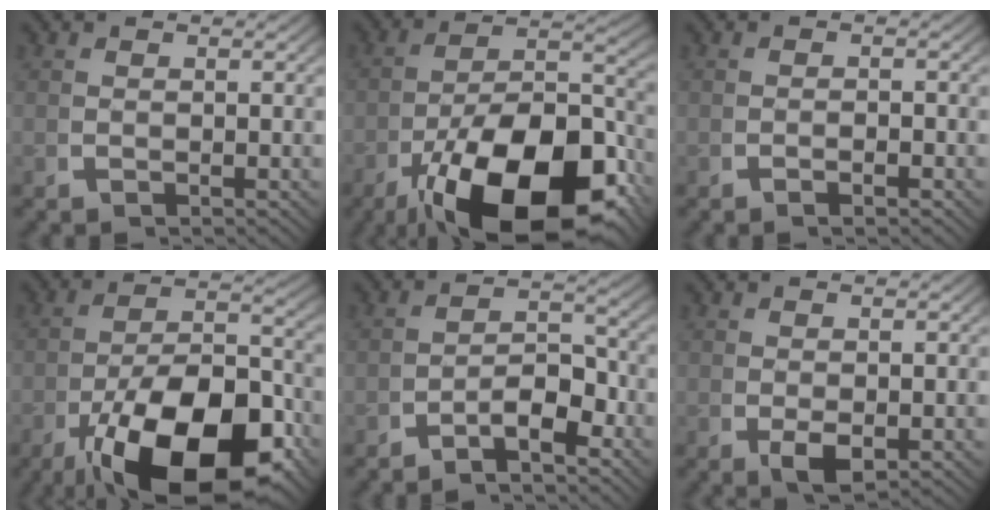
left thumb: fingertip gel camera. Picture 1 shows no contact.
{"total": 18.0, "force": [-6.0, 9.5, 14.1], "torque": [-0.244, -0.067, -0.061]}
{"total": 1.0, "force": [-0.7, 0.3, 0.6], "torque": [-0.008, 0.002, -0.018]}
{"total": 16.2, "force": [-5.3, 8.5, 12.7], "torque": [-0.231, -0.069, -0.051]}
{"total": 4.5, "force": [-2.1, 2.2, 3.3], "torque": [-0.051, -0.011, -0.037]}
{"total": 2.4, "force": [-0.5, 1.5, 1.9], "torque": [-0.042, -0.016, 0.001]}